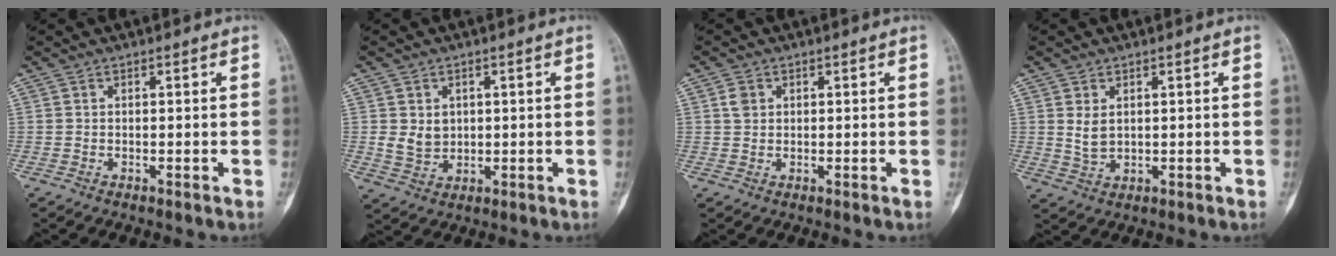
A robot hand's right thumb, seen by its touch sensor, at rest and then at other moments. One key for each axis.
{"total": 4.5, "fx": 0.7, "fy": 3.7, "fz": 2.4, "tx": -0.025, "ty": -0.008, "tz": 0.023}
{"total": 2.1, "fx": 0.7, "fy": 1.7, "fz": 1.0, "tx": -0.012, "ty": 0.000, "tz": 0.014}
{"total": 3.2, "fx": 0.9, "fy": 2.0, "fz": 2.3, "tx": -0.036, "ty": -0.008, "tz": 0.024}